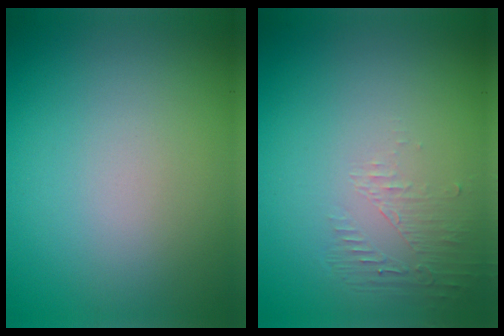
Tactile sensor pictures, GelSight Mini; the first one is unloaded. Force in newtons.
{"total": 1.3, "press": 0.0, "slide": 1.3}